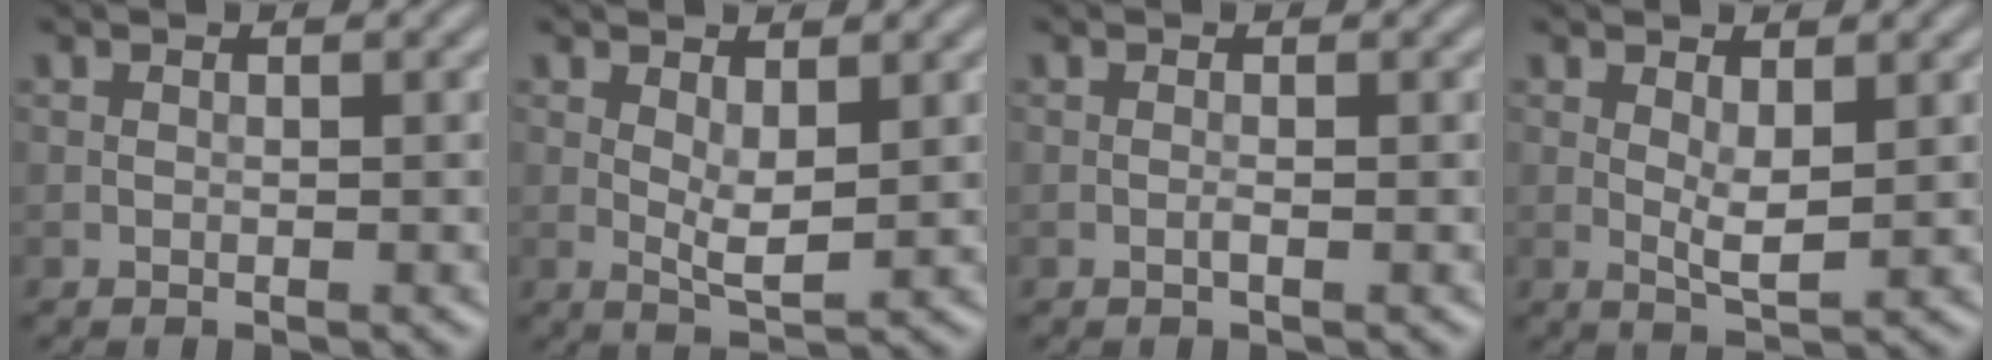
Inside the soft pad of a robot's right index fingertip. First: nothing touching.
{"total": 2.6, "force": [0.8, 0.8, 2.3], "torque": [-0.045, -0.008, 0.018]}
{"total": 0.6, "force": [-0.2, 0.0, 0.5], "torque": [-0.013, -0.001, -0.006]}
{"total": 2.3, "force": [0.7, 0.7, 2.1], "torque": [-0.042, -0.007, 0.015]}